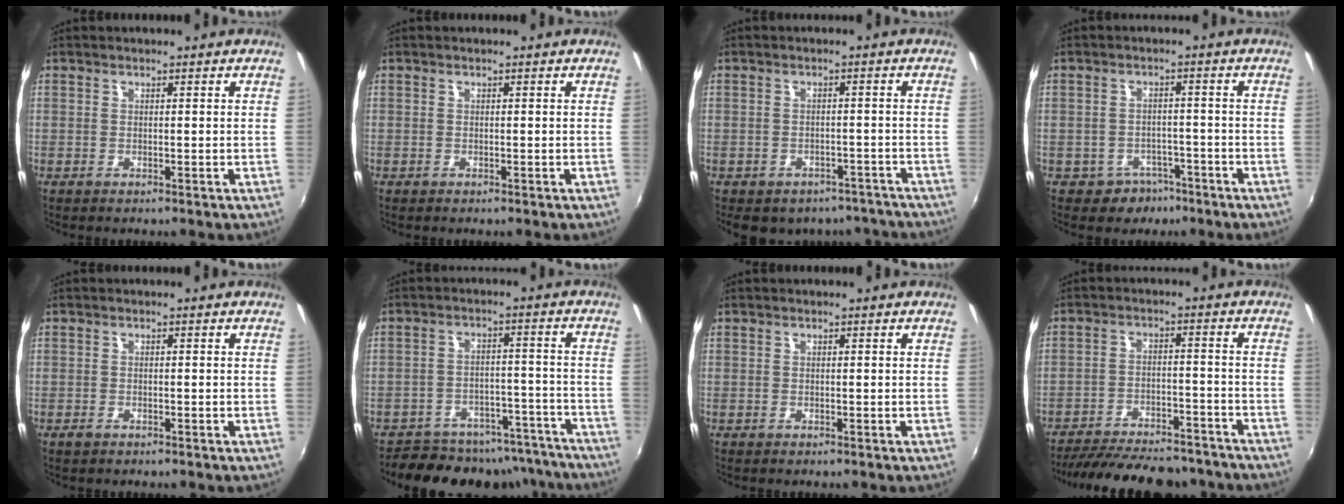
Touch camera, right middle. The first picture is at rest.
{"total": 0.0}
{"total": 12.3, "force": [-9.6, 6.6, 3.8], "torque": [-0.083, 0.005, -0.106]}
{"total": 4.9, "force": [-3.2, 3.7, 0.6], "torque": [-0.021, 0.016, -0.037]}
{"total": 1.1, "force": [-0.8, 0.6, 0.4], "torque": [-0.010, -0.004, -0.016]}
{"total": 17.6, "force": [-15.6, 6.4, 4.9], "torque": [-0.093, 0.028, -0.190]}
{"total": 0.0}
{"total": 22.5, "force": [-19.5, 7.0, 8.9], "torque": [-0.179, 0.002, -0.258]}